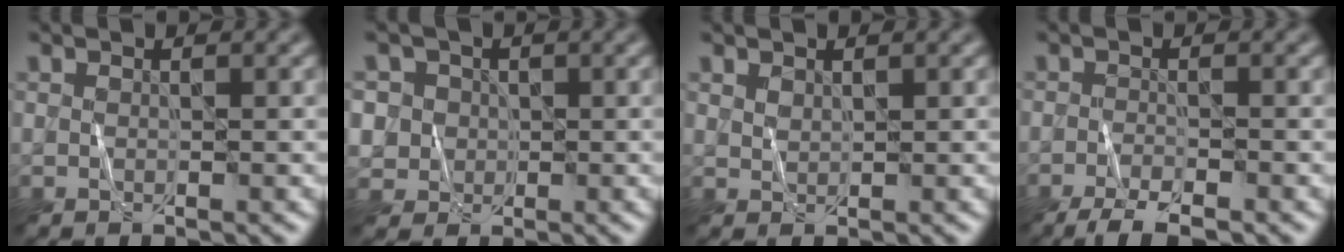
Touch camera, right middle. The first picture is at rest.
{"total": 4.2, "force": [0.8, 4.0, 1.1], "torque": [-0.016, 0.026, 0.009]}
{"total": 1.0, "force": [0.9, 0.3, 0.2], "torque": [-0.008, 0.001, 0.020]}
{"total": 4.1, "force": [-3.2, 0.8, 2.4], "torque": [-0.045, -0.010, -0.061]}